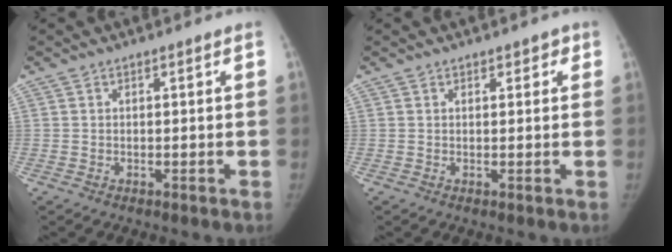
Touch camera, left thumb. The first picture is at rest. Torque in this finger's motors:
{"motor_torque": [-0.29, 0.02, -0.06, 0.05, 0.03]}